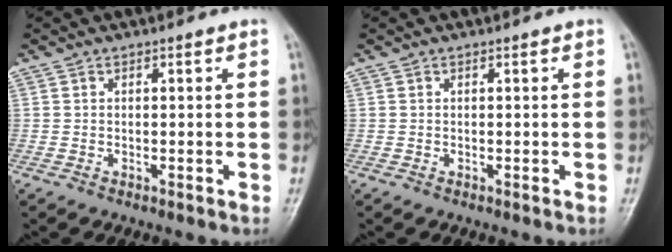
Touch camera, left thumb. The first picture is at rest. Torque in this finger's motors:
{"motor_torque": [-0.03, 0.04, -0.02, -0.01, 0.00]}